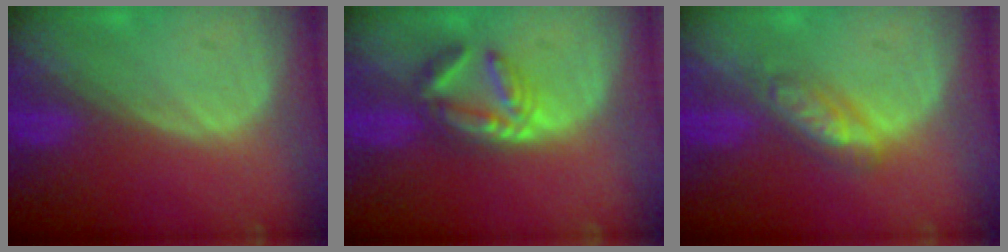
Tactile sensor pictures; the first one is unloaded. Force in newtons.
{"total": 6.2, "press": 5.7, "slide": 2.5}
{"total": 4.6, "press": 4.3, "slide": 1.5}